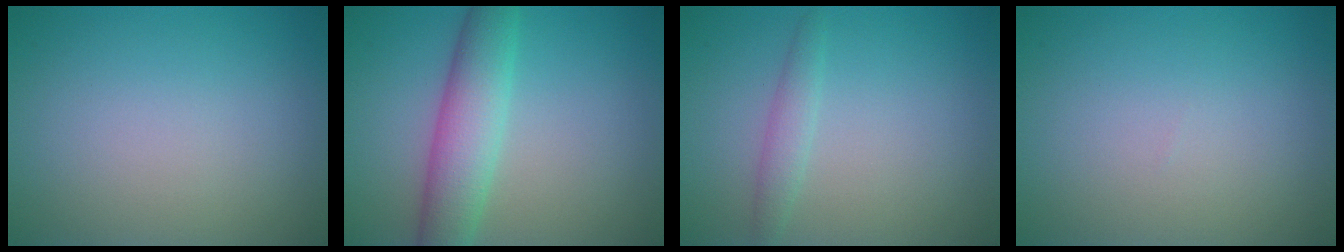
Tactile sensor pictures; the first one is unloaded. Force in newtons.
{"total": 5.3, "press": 5.3, "slide": 0.0}
{"total": 1.6, "press": 1.6, "slide": 0.1}
{"total": 0.0}